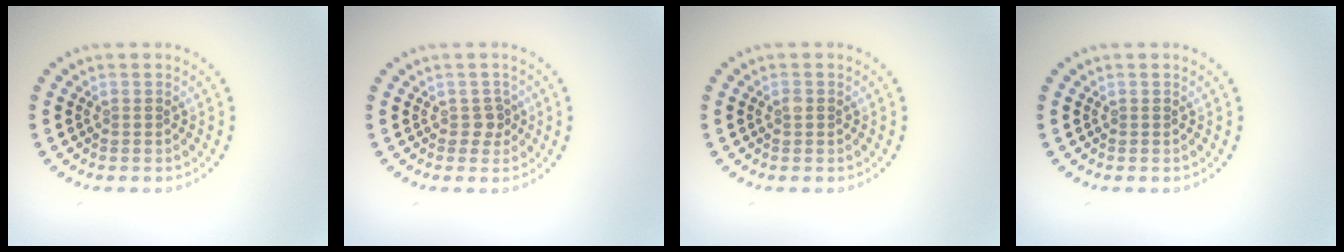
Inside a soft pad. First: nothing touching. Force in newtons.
{"total": 1.2, "press": 1.1, "slide": 0.6}
{"total": 0.9, "press": 0.8, "slide": 0.1}
{"total": 0.0}